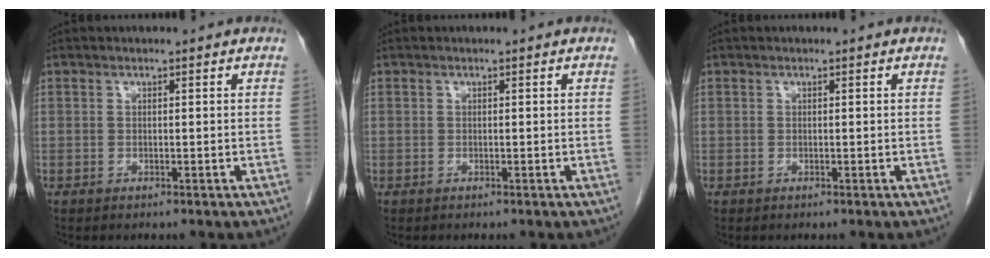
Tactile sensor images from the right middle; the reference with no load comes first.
{"total": 0.0}
{"total": 0.0}